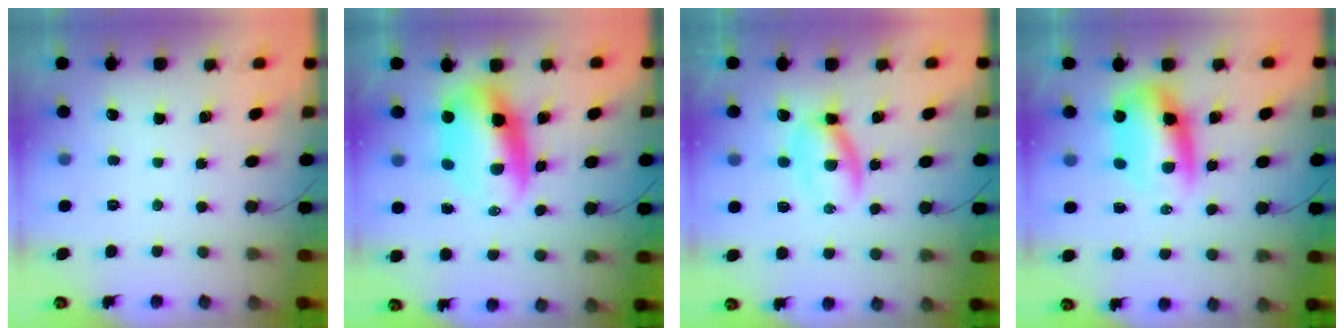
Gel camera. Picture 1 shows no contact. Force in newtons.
{"total": 10.6, "press": 10.2, "slide": 3.0}
{"total": 5.0, "press": 4.9, "slide": 1.0}
{"total": 9.2, "press": 9.0, "slide": 2.2}